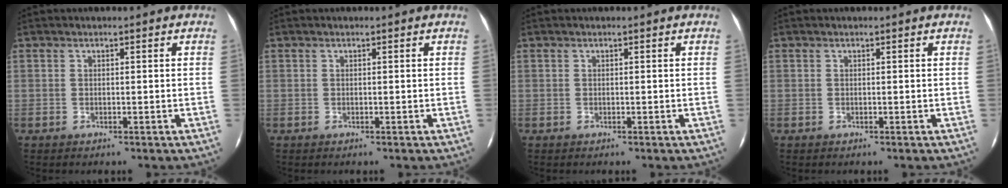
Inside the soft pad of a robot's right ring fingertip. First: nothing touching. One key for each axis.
{"total": 0.0}
{"total": 0.0}
{"total": 0.0}